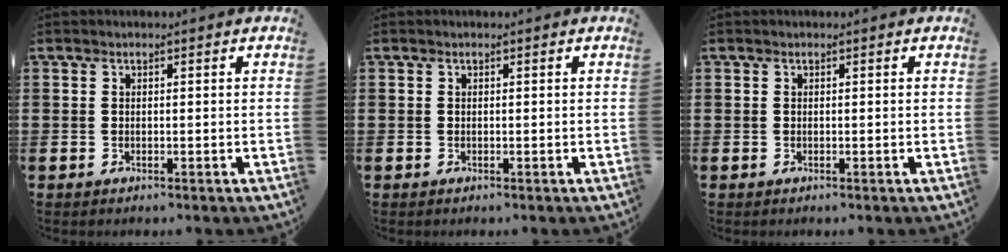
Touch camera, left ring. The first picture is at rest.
{"total": 0.0}
{"total": 0.0}